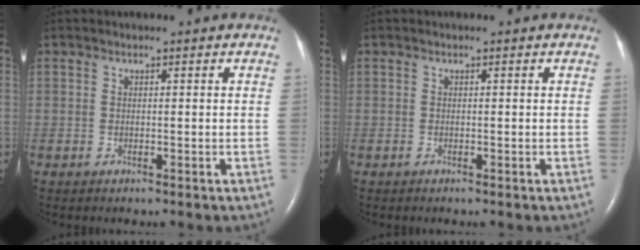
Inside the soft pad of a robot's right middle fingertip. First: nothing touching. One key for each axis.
{"total": 0.0}